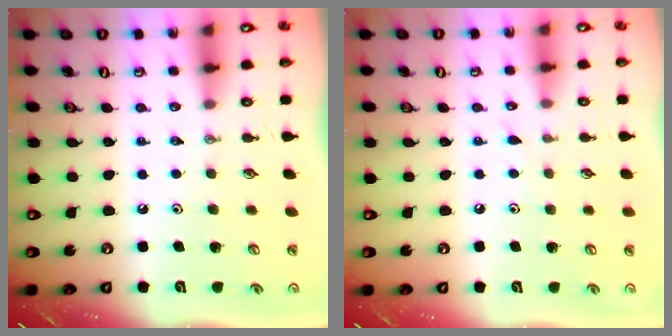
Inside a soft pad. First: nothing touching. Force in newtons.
{"total": 2.5, "press": 2.4, "slide": 0.3}